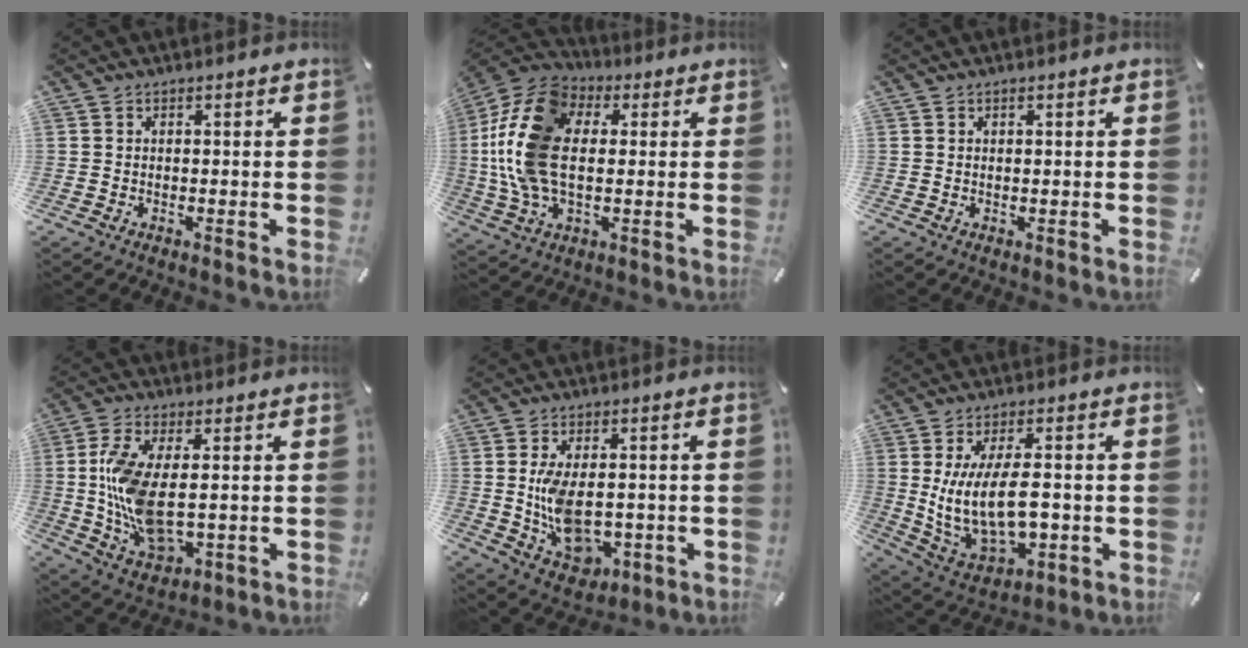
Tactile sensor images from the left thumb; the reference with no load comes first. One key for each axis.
{"total": 17.0, "fx": 1.4, "fy": 11.1, "fz": 12.8, "tx": -0.297, "ty": 0.007, "tz": 0.024}
{"total": 0.5, "fx": 0.2, "fy": 0.0, "fz": 0.5, "tx": -0.008, "ty": -0.001, "tz": 0.004}
{"total": 13.0, "fx": 0.2, "fy": 6.6, "fz": 11.2, "tx": -0.254, "ty": -0.011, "tz": 0.005}
{"total": 11.4, "fx": -0.7, "fy": 7.4, "fz": 8.6, "tx": -0.164, "ty": -0.001, "tz": -0.010}
{"total": 15.1, "fx": 0.6, "fy": 7.9, "fz": 12.8, "tx": -0.257, "ty": -0.011, "tz": 0.011}